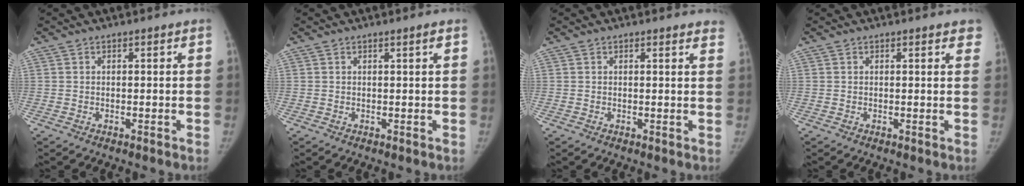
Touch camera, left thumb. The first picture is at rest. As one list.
[{"total": 0.6, "force": [0.3, -0.1, 0.5], "torque": [-0.009, -0.001, 0.007]}, {"total": 3.2, "force": [3.0, 0.7, 0.9], "torque": [0.001, -0.011, 0.017]}, {"total": 2.9, "force": [2.3, 0.9, 1.6], "torque": [-0.004, -0.002, 0.017]}]